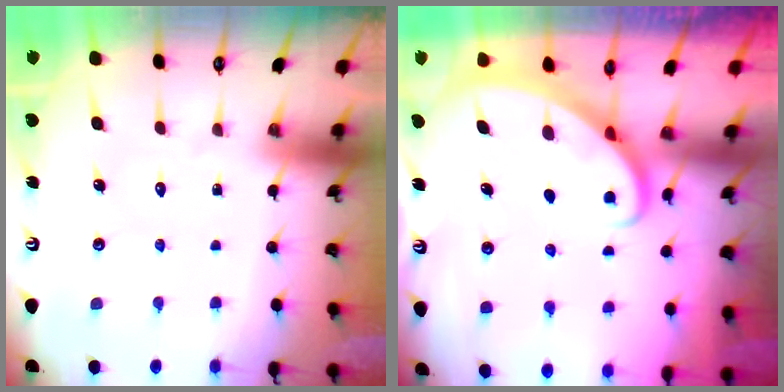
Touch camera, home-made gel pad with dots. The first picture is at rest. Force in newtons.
{"total": 2.7, "press": 2.7, "slide": 0.2}